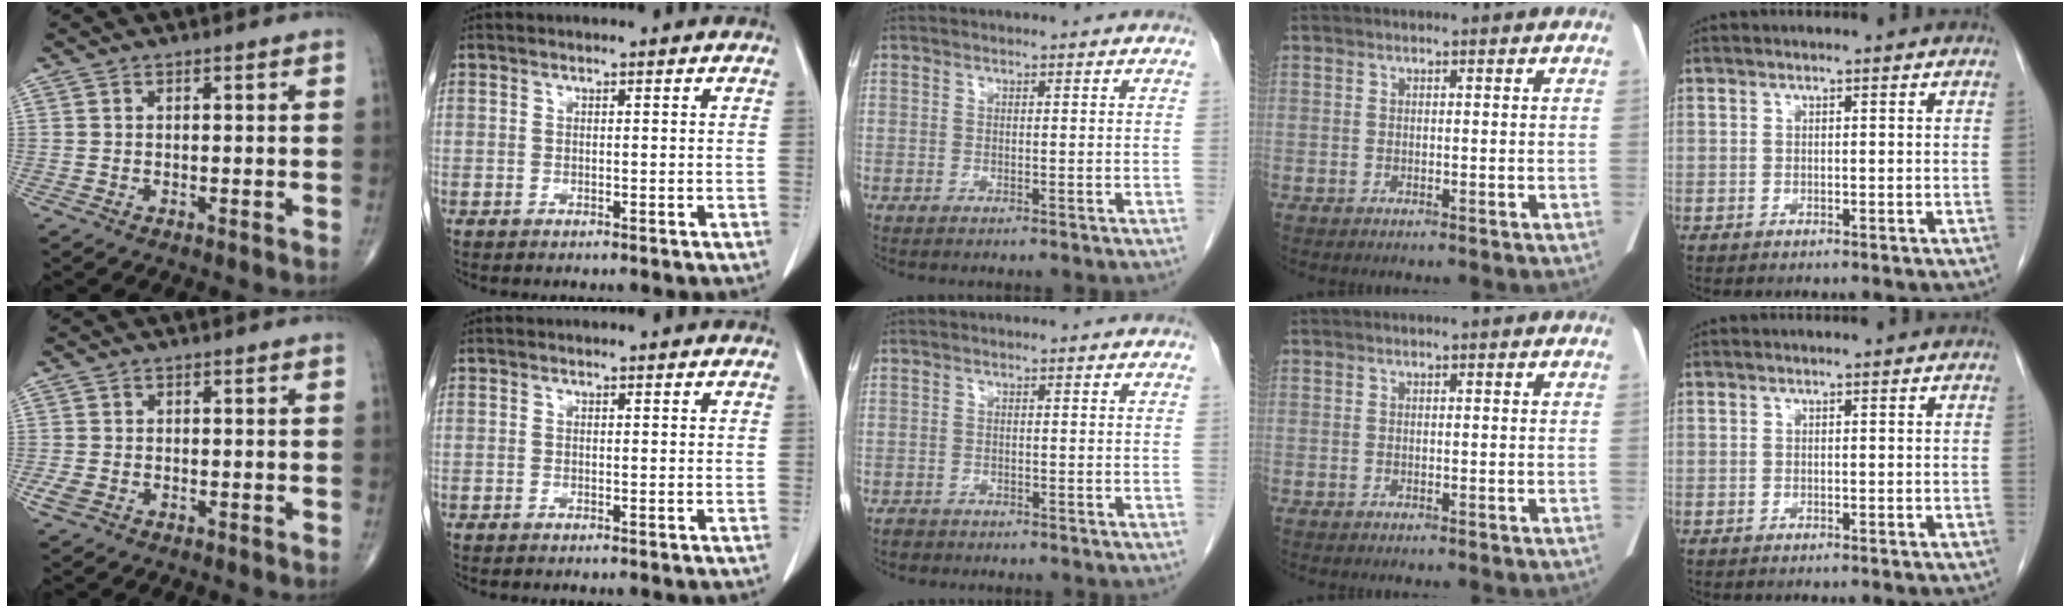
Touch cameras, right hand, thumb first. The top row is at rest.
{"thumb": {"total": 2.1, "force": [-0.8, 1.5, 1.3], "torque": [-0.033, 0.001, -0.013]}, "middle": {"total": 1.2, "force": [-1.0, 0.7, 0.0], "torque": [-0.008, 0.001, -0.018]}}